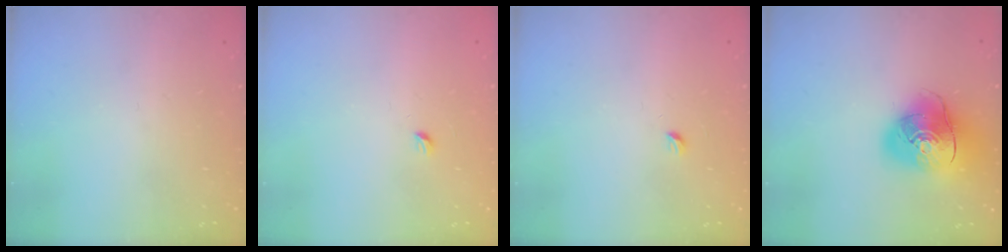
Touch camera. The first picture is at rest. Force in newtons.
{"total": 2.9, "press": 2.9, "slide": 0.4}
{"total": 2.9, "press": 2.9, "slide": 0.4}
{"total": 14.8, "press": 14.7, "slide": 2.1}